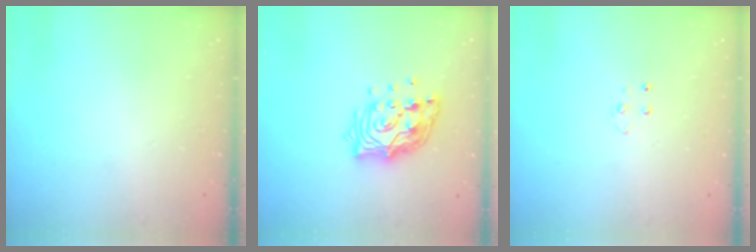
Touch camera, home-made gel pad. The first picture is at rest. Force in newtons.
{"total": 14.3, "press": 14.1, "slide": 2.7}
{"total": 4.0, "press": 3.9, "slide": 0.4}